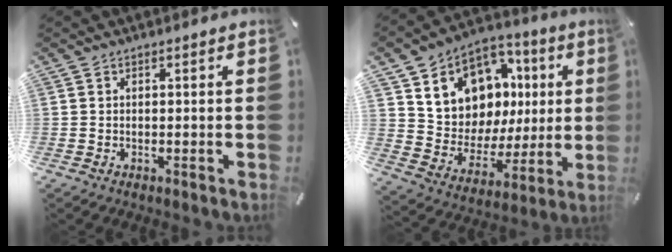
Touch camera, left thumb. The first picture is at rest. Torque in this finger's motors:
{"motor_torque": [2.51, 2.50, 1.36, -1.03, 0.20]}